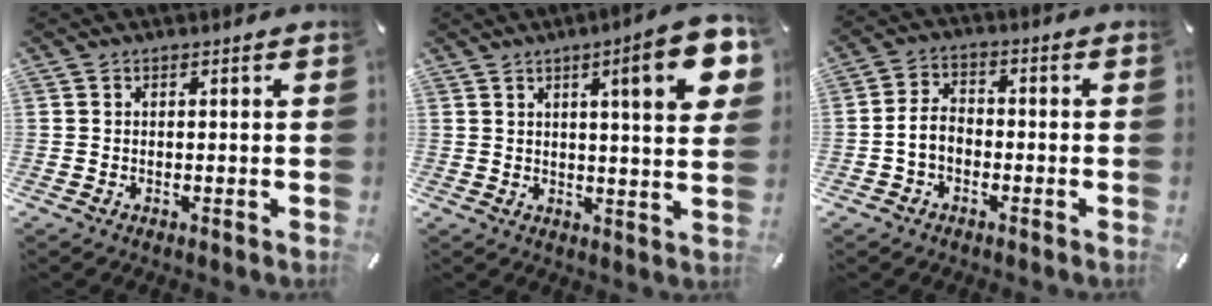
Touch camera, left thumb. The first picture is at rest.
{"total": 14.3, "force": [5.6, 2.6, 12.9], "torque": [-0.180, -0.022, 0.077]}
{"total": 5.3, "force": [-1.9, 3.6, 3.3], "torque": [-0.078, 0.010, -0.042]}